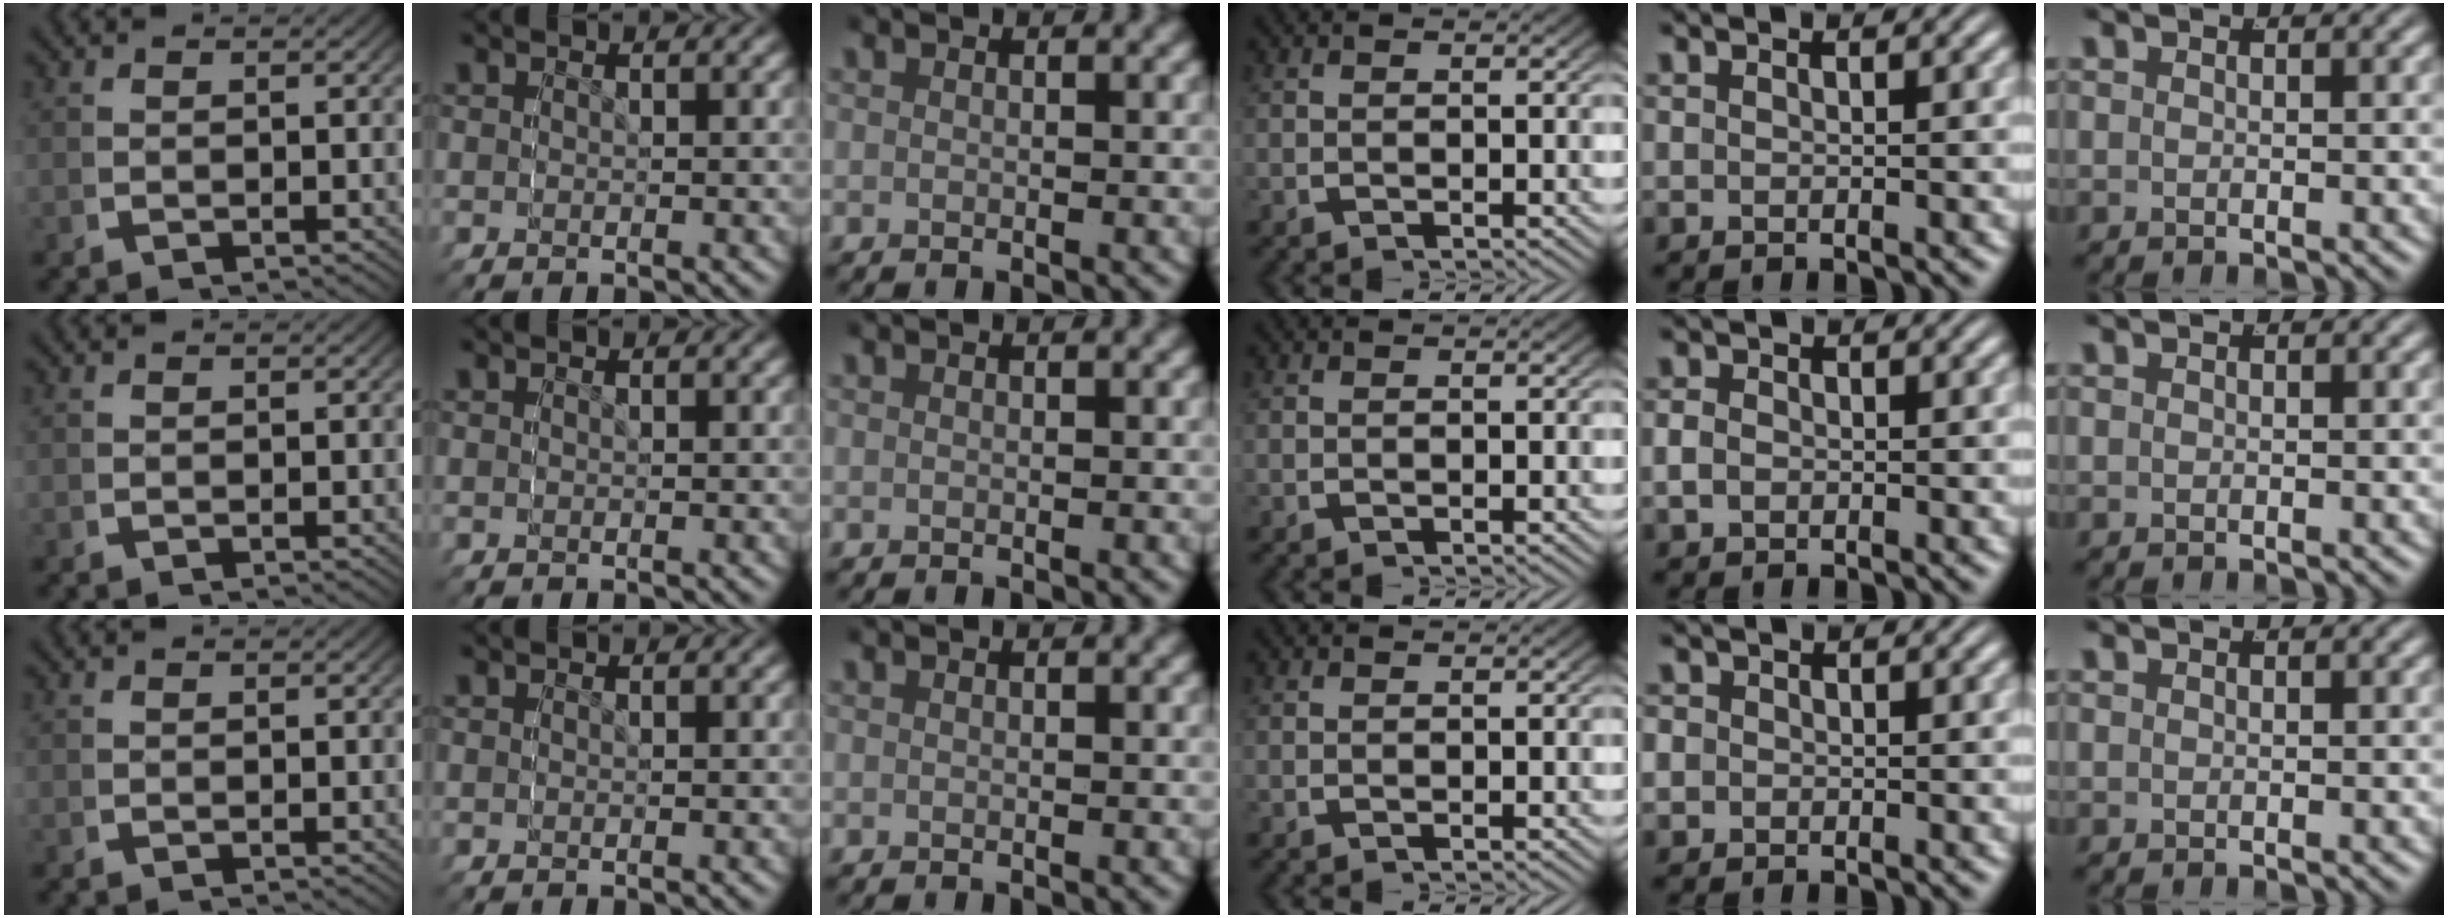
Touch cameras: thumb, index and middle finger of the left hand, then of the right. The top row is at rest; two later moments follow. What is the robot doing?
{"motion": "grasp_and_lifting", "object": "cloth"}